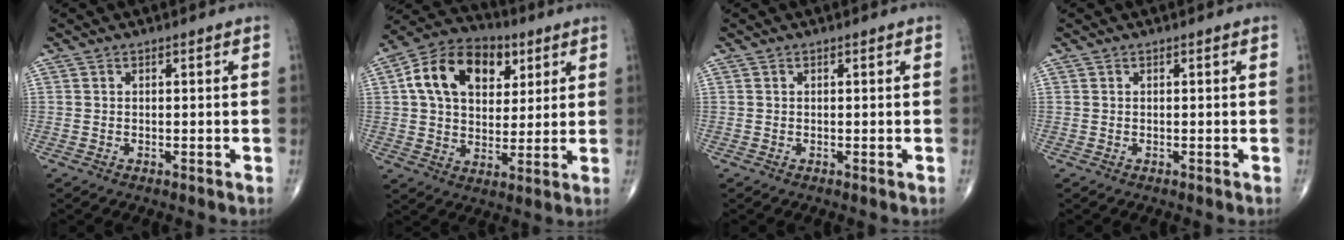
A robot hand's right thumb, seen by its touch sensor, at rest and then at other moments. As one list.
[{"total": 17.0, "force": [5.7, 11.6, 11.1], "torque": [-0.162, 0.001, 0.093]}, {"total": 0.0}, {"total": 0.0}]